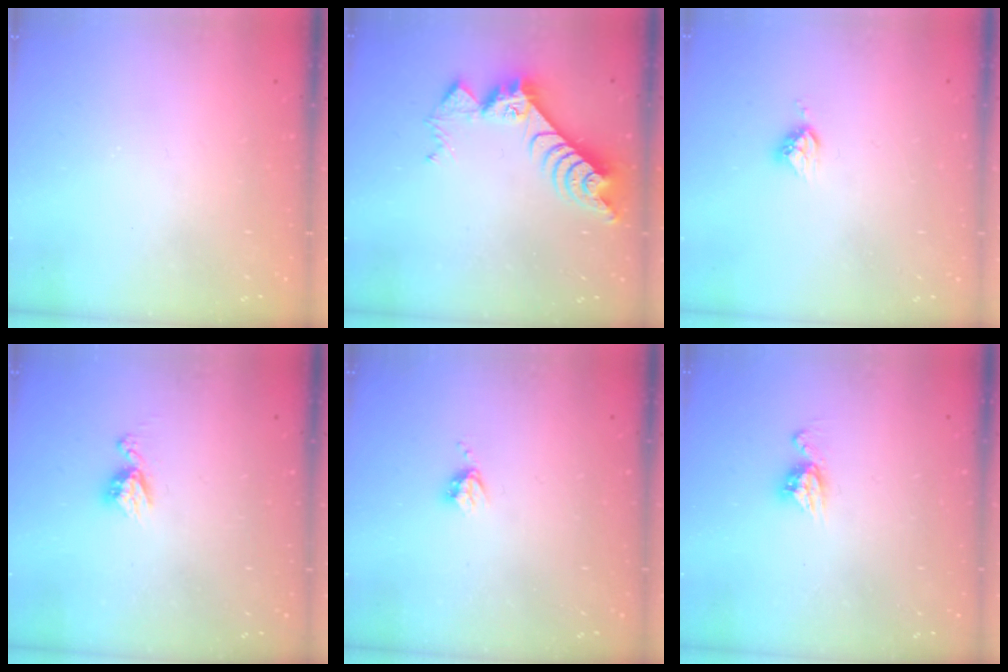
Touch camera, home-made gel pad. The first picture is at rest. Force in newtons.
{"total": 9.8, "press": 9.7, "slide": 0.9}
{"total": 5.0, "press": 4.9, "slide": 0.4}
{"total": 5.0, "press": 4.9, "slide": 0.6}
{"total": 3.8, "press": 3.8, "slide": 0.4}
{"total": 6.8, "press": 6.8, "slide": 0.5}